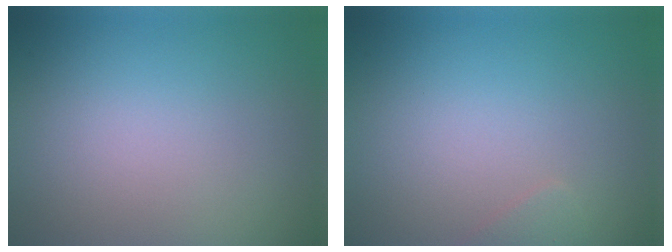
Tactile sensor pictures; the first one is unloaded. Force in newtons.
{"total": 0.8, "press": 0.8, "slide": 0.0}